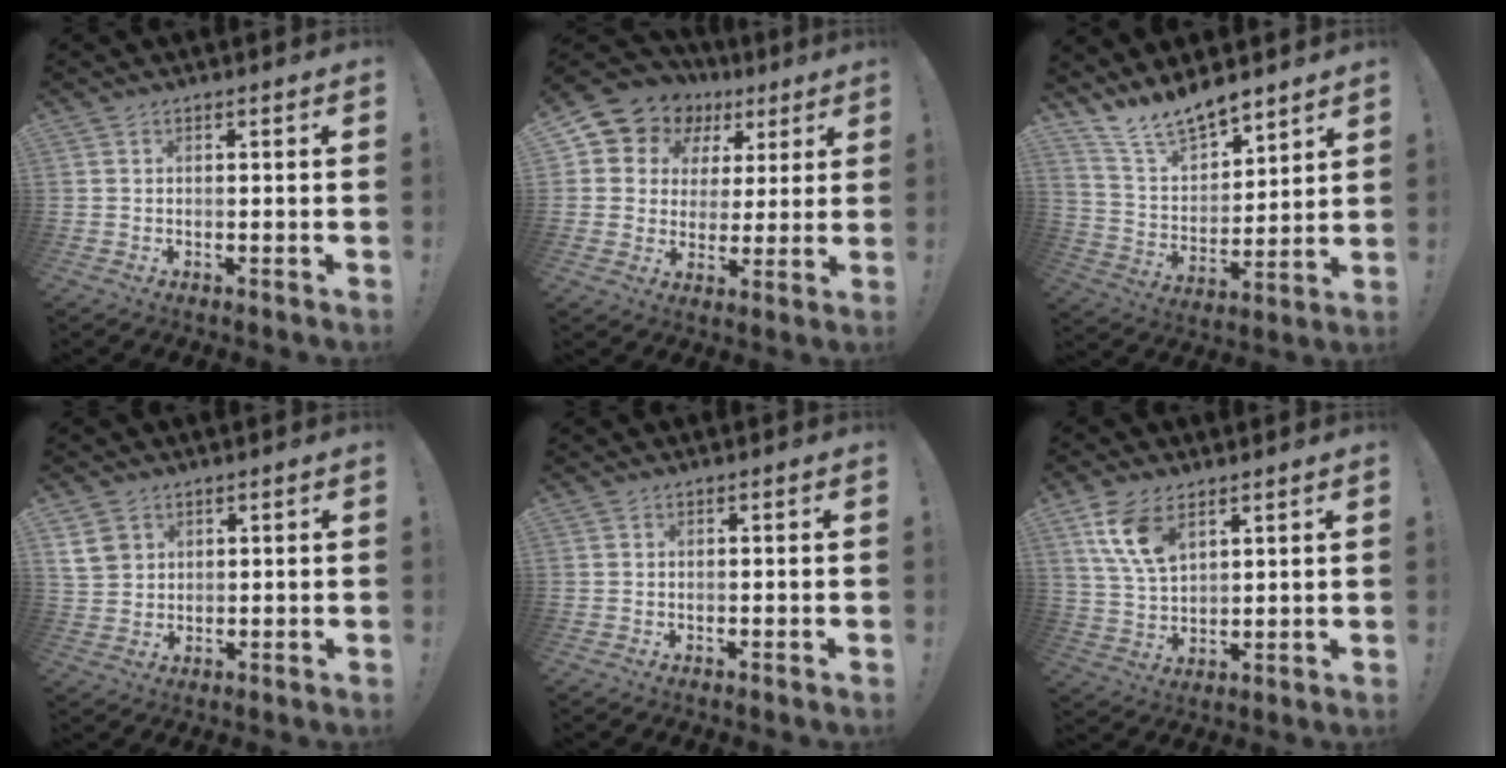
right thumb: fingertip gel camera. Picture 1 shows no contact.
{"total": 8.9, "force": [4.0, 7.7, 2.0], "torque": [-0.031, -0.035, 0.076]}
{"total": 13.1, "force": [11.8, 4.4, 3.7], "torque": [-0.081, -0.094, 0.219]}
{"total": 6.3, "force": [3.0, 4.9, 2.6], "torque": [-0.047, -0.008, 0.060]}
{"total": 0.0}
{"total": 11.1, "force": [6.2, 6.0, 7.0], "torque": [-0.149, -0.018, 0.116]}